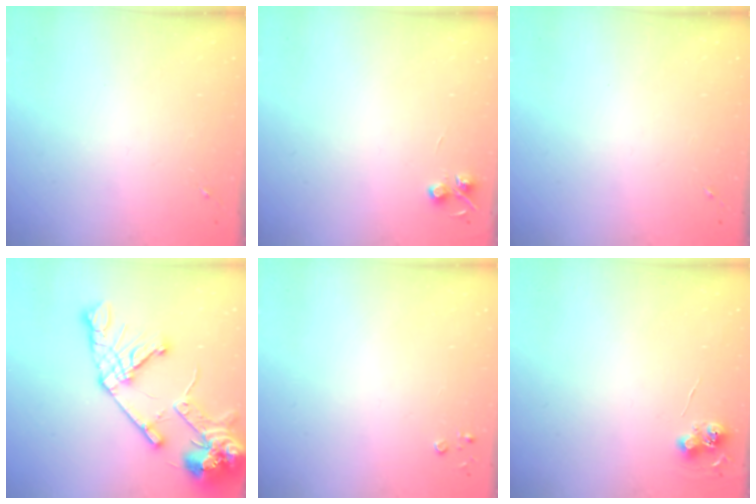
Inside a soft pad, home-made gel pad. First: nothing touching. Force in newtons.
{"total": 4.6, "press": 4.6, "slide": 0.6}
{"total": 0.0}
{"total": 20.8, "press": 20.7, "slide": 2.5}
{"total": 2.2, "press": 2.2, "slide": 0.3}
{"total": 6.2, "press": 6.2, "slide": 0.5}